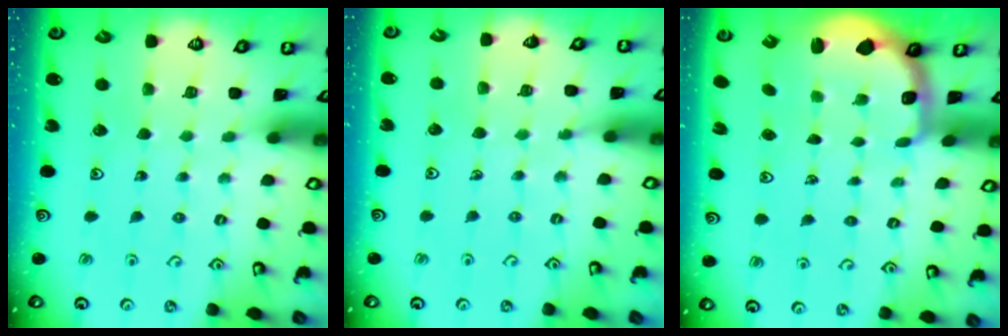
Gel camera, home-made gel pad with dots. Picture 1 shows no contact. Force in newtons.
{"total": 4.8, "press": 4.7, "slide": 1.0}
{"total": 2.1, "press": 1.3, "slide": 1.6}